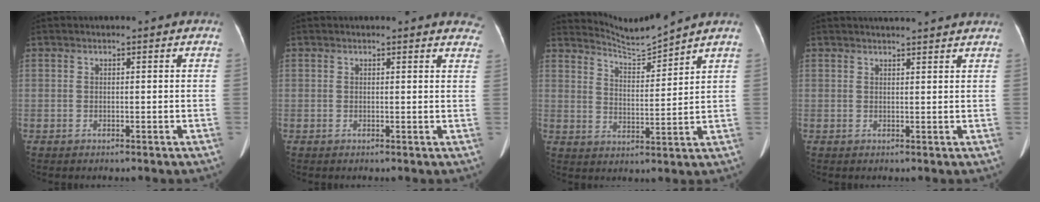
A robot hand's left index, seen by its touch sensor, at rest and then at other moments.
{"total": 6.4, "force": [6.1, 1.6, 1.0], "torque": [0.019, -0.013, 0.034]}
{"total": 5.9, "force": [5.6, -1.8, -0.4], "torque": [-0.007, -0.018, 0.110]}
{"total": 6.2, "force": [5.8, 0.2, 2.1], "torque": [-0.027, 0.021, 0.064]}